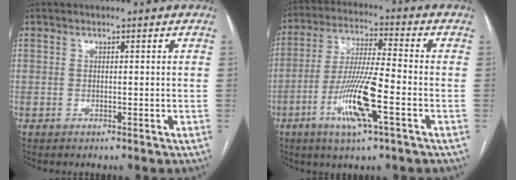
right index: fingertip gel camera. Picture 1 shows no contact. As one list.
[{"total": 12.3, "force": [-4.6, 0.8, 11.4], "torque": [-0.224, -0.012, -0.087]}]